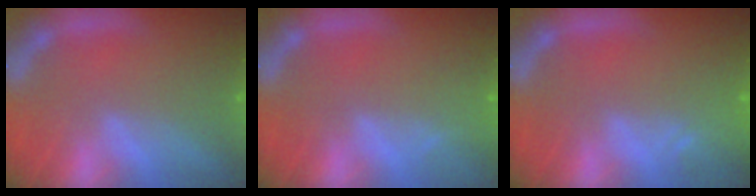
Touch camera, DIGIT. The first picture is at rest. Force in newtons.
{"total": 0.9}
{"total": 1.9}